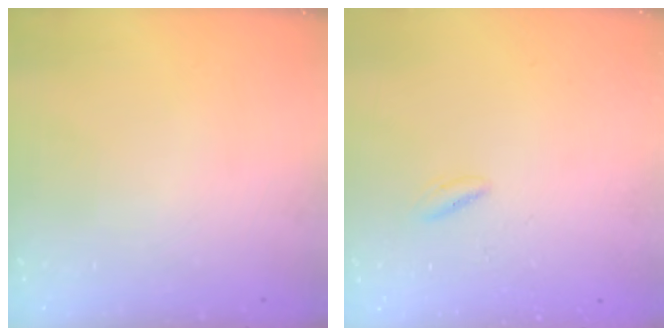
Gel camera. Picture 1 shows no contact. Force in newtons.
{"total": 1.1, "press": 0.9, "slide": 0.7}